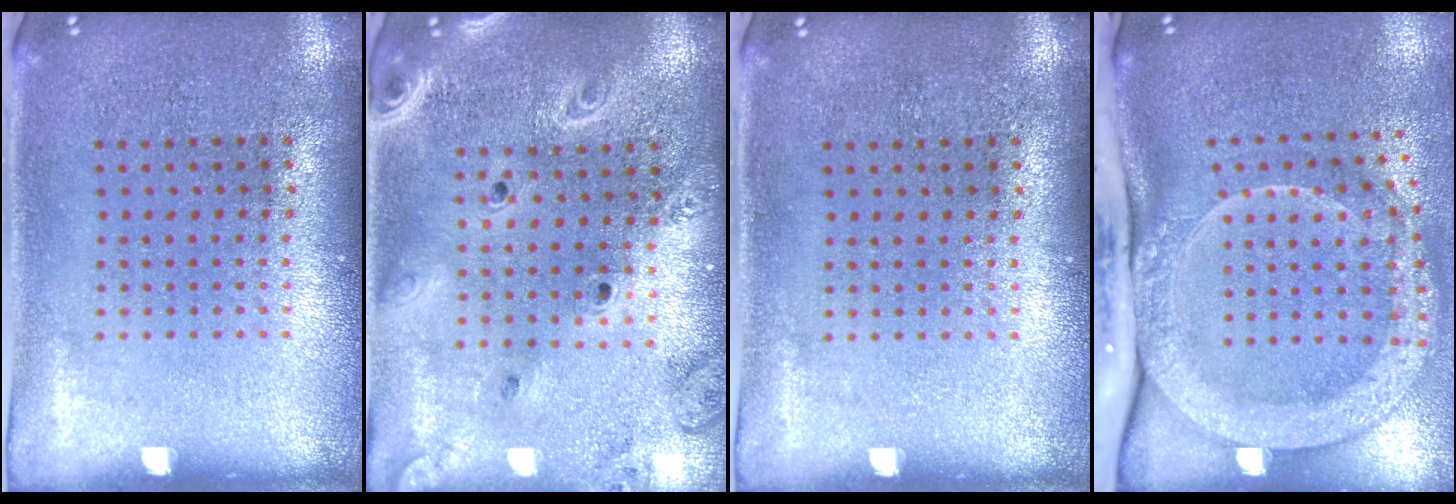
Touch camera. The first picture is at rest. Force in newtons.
{"total": 2.4, "press": 2.1, "slide": 1.2}
{"total": 0.0}
{"total": 3.2, "press": 2.3, "slide": 2.3}